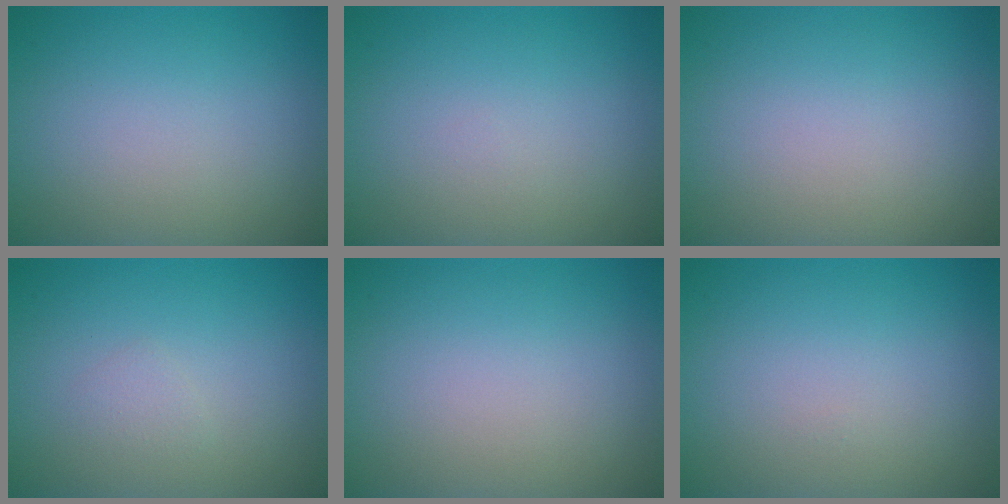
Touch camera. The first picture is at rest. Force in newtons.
{"total": 0.0}
{"total": 0.0}
{"total": 0.8, "press": 0.8, "slide": 0.0}
{"total": 0.0}
{"total": 0.0}